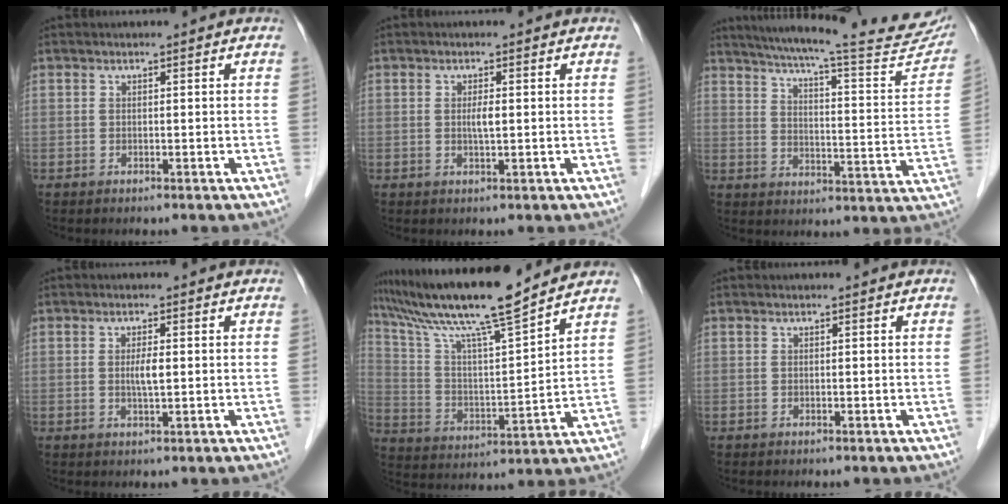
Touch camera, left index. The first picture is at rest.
{"total": 1.7, "force": [0.0, 0.2, 1.7], "torque": [-0.034, -0.003, 0.000]}
{"total": 26.7, "force": [23.6, 2.8, 12.3], "torque": [-0.186, -0.057, 0.292]}
{"total": 2.2, "force": [0.0, 0.3, 2.2], "torque": [-0.044, -0.004, 0.001]}
{"total": 16.6, "force": [14.0, -0.5, 8.9], "torque": [-0.166, 0.005, 0.246]}
{"total": 0.0}